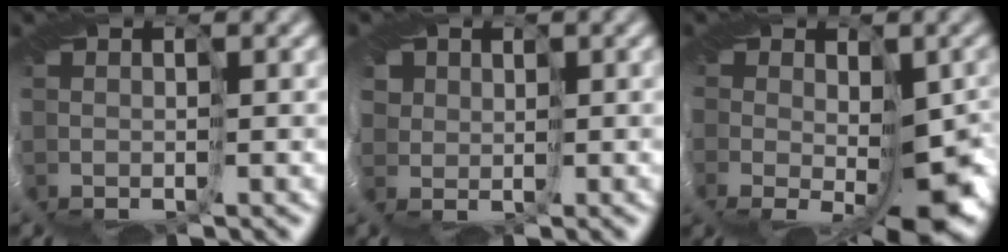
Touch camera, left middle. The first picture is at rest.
{"total": 5.3, "force": [2.6, 4.2, 1.9], "torque": [-0.049, 0.015, 0.032]}
{"total": 9.1, "force": [-2.2, 4.3, 7.7], "torque": [-0.120, -0.025, -0.031]}